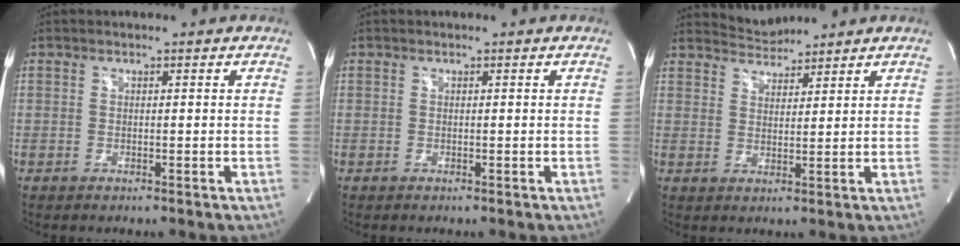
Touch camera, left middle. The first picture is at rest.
{"total": 0.0}
{"total": 3.7, "force": [3.7, 0.2, -0.4], "torque": [0.003, 0.006, 0.067]}